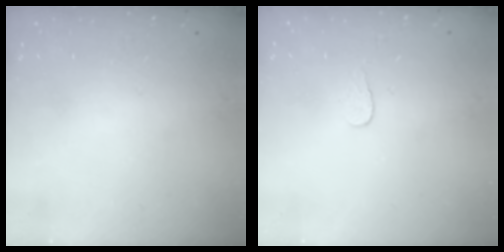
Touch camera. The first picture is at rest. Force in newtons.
{"total": 3.8, "press": 3.8, "slide": 0.4}